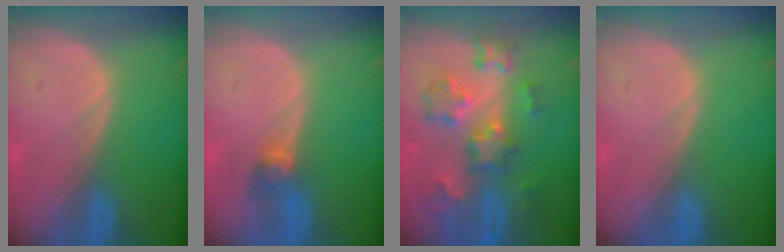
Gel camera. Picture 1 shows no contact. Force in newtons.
{"total": 2.7, "press": 2.7, "slide": 0.3}
{"total": 9.2, "press": 8.1, "slide": 4.4}
{"total": 0.0}